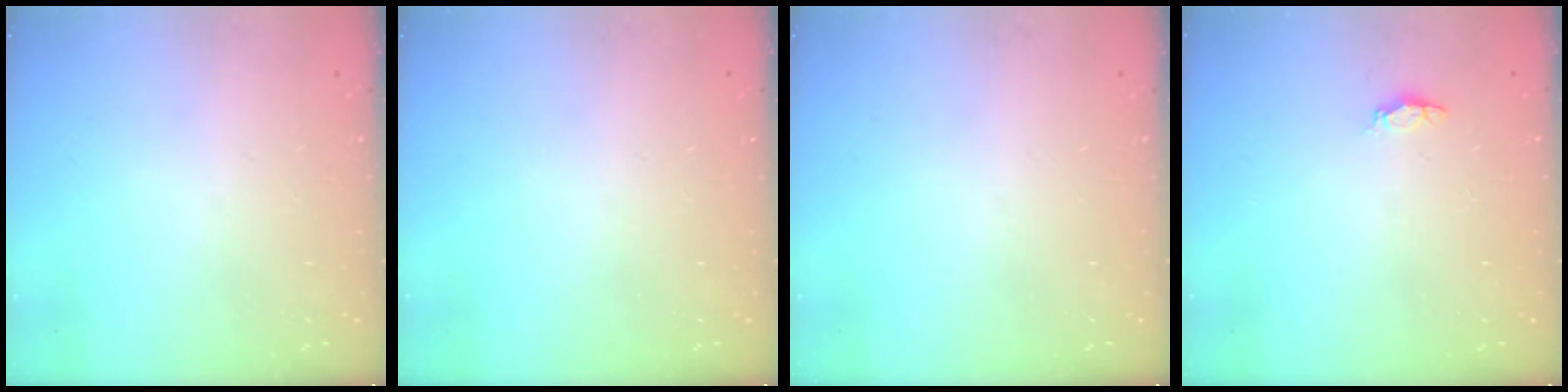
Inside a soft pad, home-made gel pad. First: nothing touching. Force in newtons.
{"total": 0.0}
{"total": 0.0}
{"total": 3.3, "press": 3.2, "slide": 0.6}